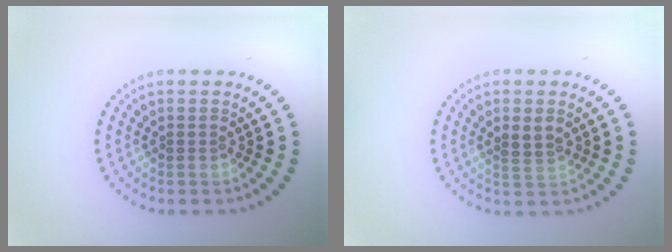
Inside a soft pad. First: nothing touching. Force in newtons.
{"total": 2.0, "press": 1.9, "slide": 0.4}